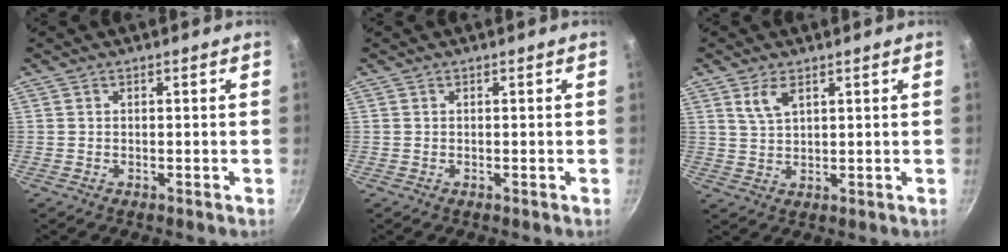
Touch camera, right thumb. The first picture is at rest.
{"total": 0.0}
{"total": 3.9, "force": [2.2, 1.7, 2.7], "torque": [-0.051, -0.009, 0.048]}